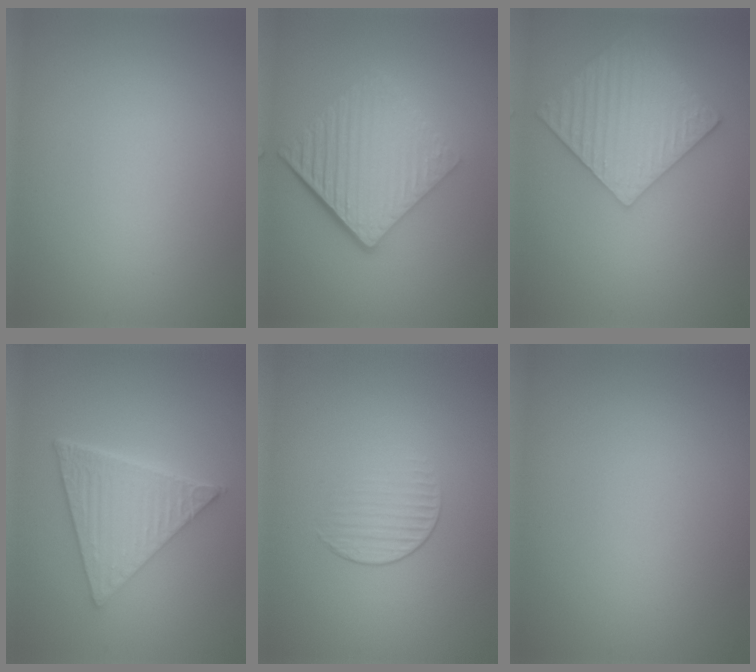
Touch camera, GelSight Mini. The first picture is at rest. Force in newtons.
{"total": 6.7, "press": 4.4, "slide": 5.1}
{"total": 5.6, "press": 4.9, "slide": 2.6}
{"total": 6.3, "press": 4.7, "slide": 4.2}
{"total": 1.2, "press": 0.4, "slide": 1.2}
{"total": 0.0}